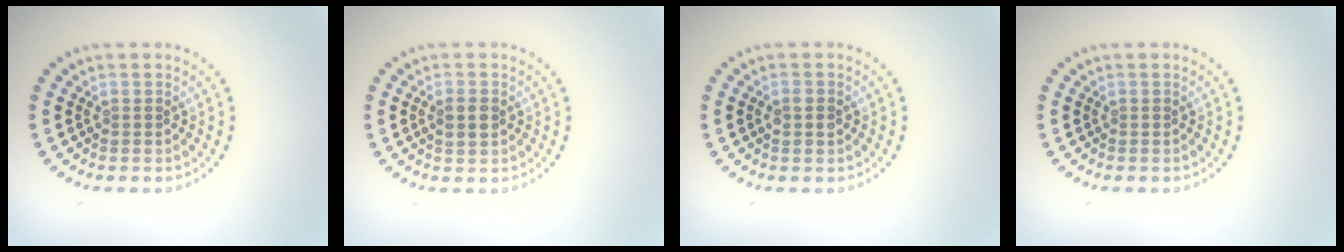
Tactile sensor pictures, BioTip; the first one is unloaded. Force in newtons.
{"total": 1.8, "press": 1.8, "slide": 0.1}
{"total": 1.6, "press": 1.6, "slide": 0.1}
{"total": 0.0}